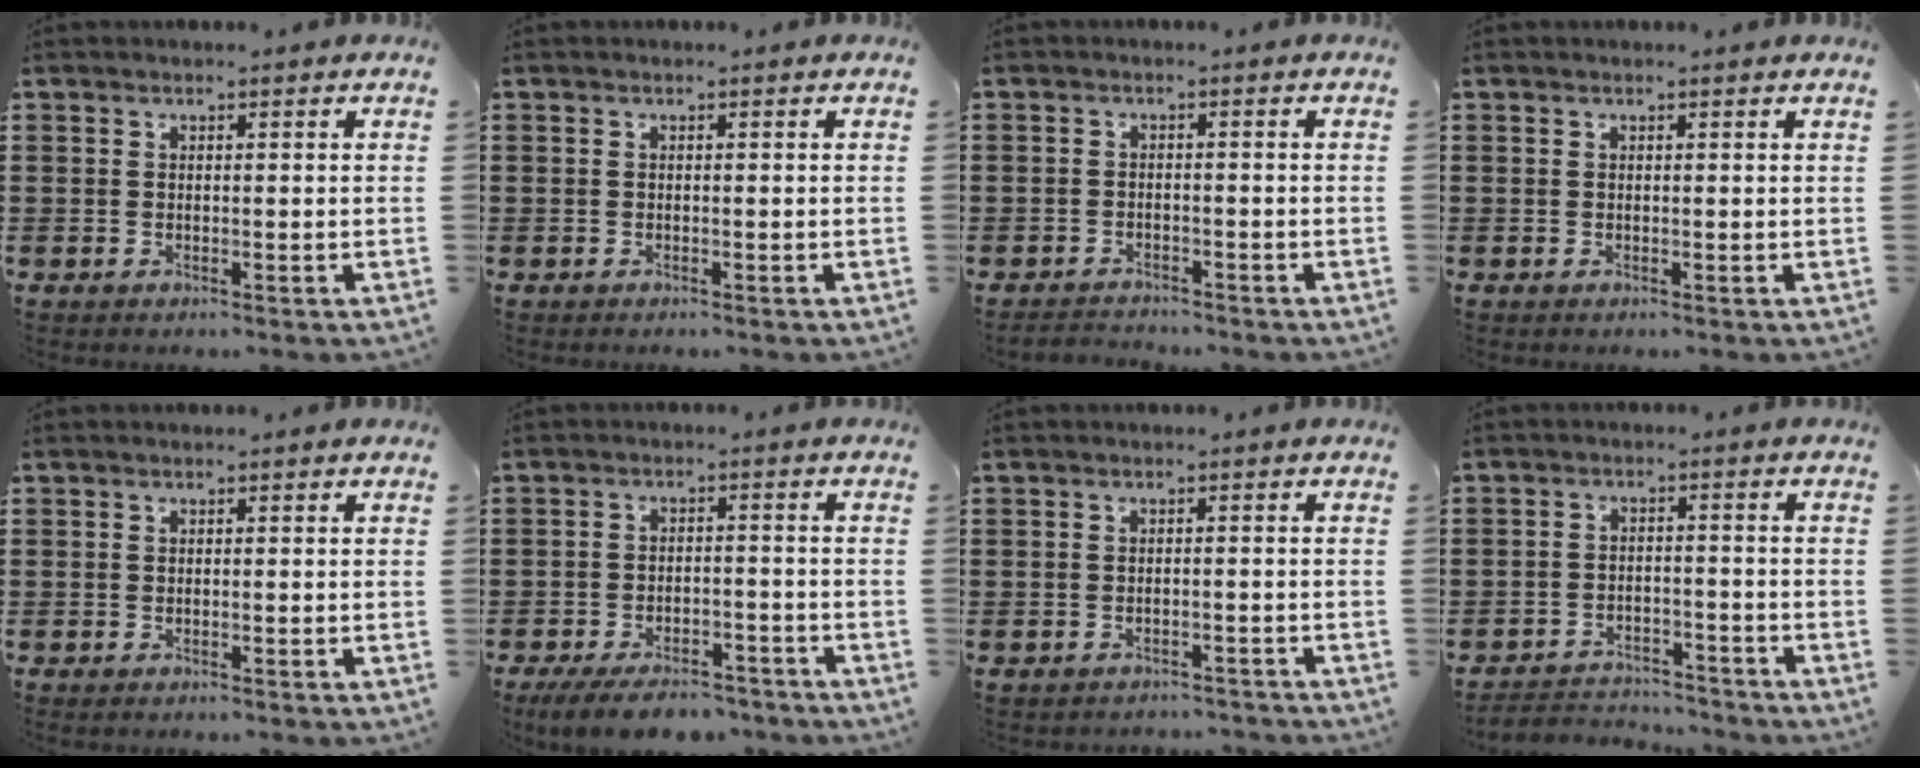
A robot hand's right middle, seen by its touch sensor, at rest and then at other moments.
{"total": 0.0}
{"total": 1.9, "force": [-1.9, 0.3, -0.3], "torque": [-0.001, 0.001, -0.044]}
{"total": 0.0}
{"total": 0.0}
{"total": 5.6, "force": [-5.0, 1.2, 2.2], "torque": [-0.045, 0.000, -0.097]}
{"total": 1.4, "force": [-1.4, 0.2, 0.0], "torque": [-0.006, 0.000, -0.030]}
{"total": 3.6, "force": [-3.5, 0.8, -0.2], "torque": [-0.005, 0.001, -0.075]}